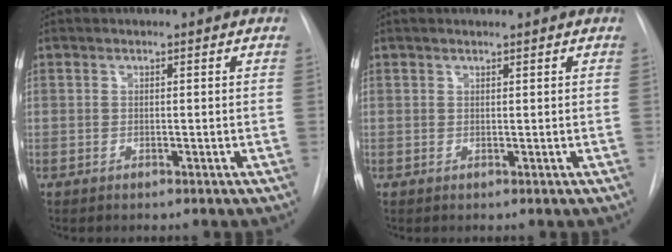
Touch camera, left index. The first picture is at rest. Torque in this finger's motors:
{"motor_torque": [-0.28, 0.00, -0.27, 0.00]}